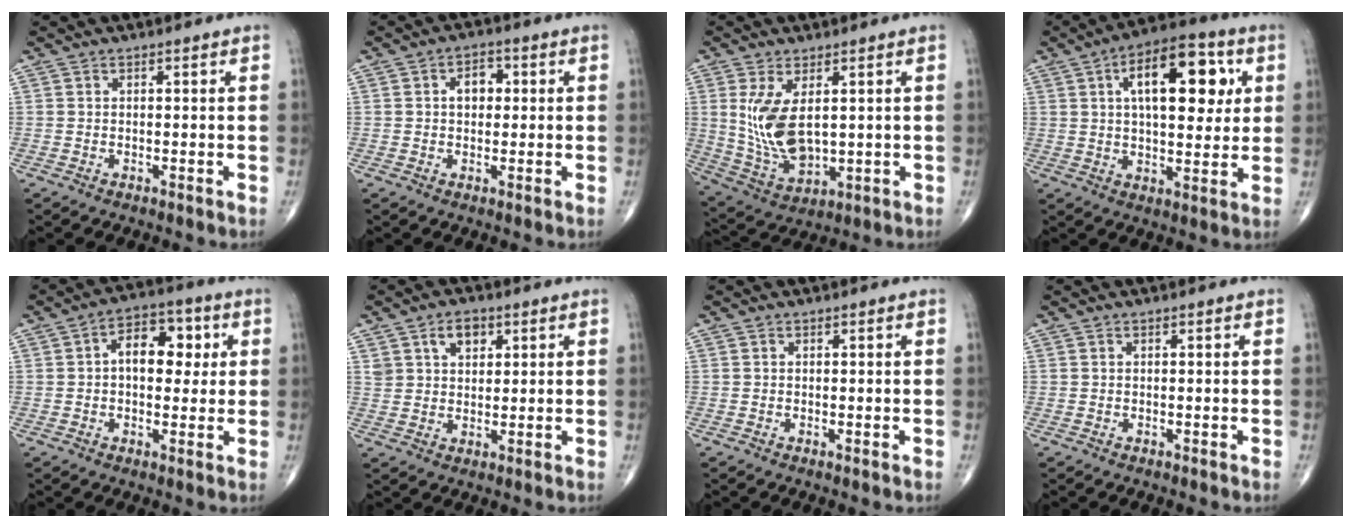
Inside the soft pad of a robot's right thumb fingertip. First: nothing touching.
{"total": 4.2, "force": [0.5, 3.0, 2.9], "torque": [-0.029, 0.009, 0.003]}
{"total": 11.1, "force": [2.1, 5.7, 9.2], "torque": [-0.177, -0.018, 0.061]}
{"total": 17.2, "force": [5.0, 8.2, 14.3], "torque": [-0.183, 0.003, 0.072]}
{"total": 9.8, "force": [1.5, 6.2, 7.5], "torque": [-0.080, 0.017, 0.018]}
{"total": 5.6, "force": [2.7, 3.8, 3.1], "torque": [-0.029, -0.011, 0.047]}
{"total": 0.0}
{"total": 0.0}